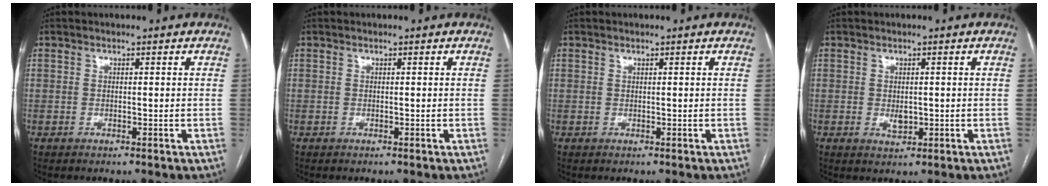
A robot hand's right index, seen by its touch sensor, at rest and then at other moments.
{"total": 0.0}
{"total": 0.0}
{"total": 2.1, "force": [-0.3, 1.4, 1.6], "torque": [-0.027, -0.001, 0.001]}